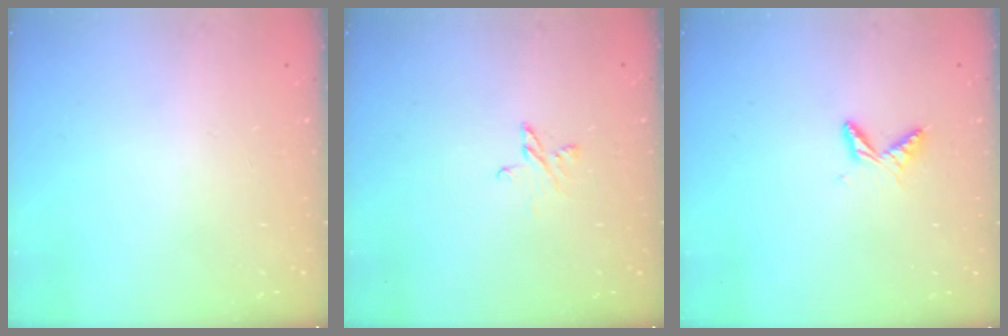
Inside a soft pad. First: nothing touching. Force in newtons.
{"total": 3.8, "press": 3.8, "slide": 0.4}
{"total": 6.2, "press": 6.1, "slide": 0.6}